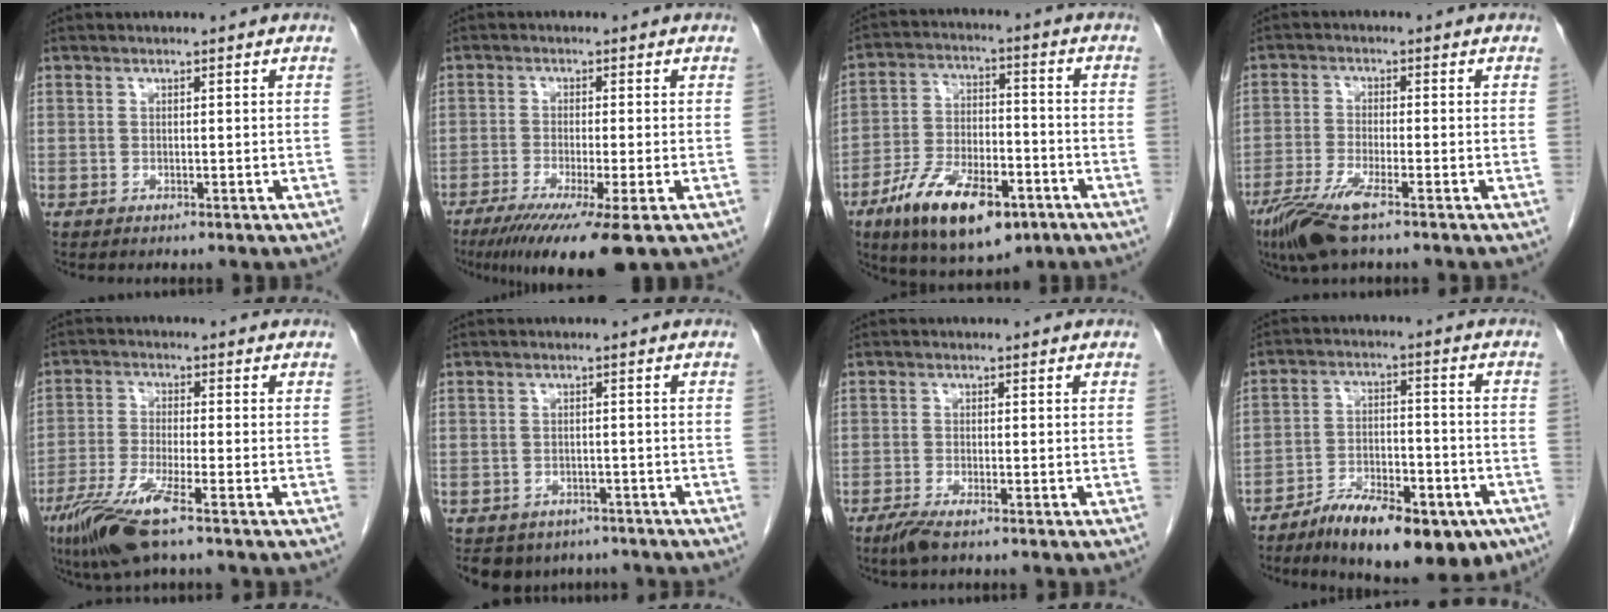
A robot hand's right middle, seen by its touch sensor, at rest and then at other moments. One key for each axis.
{"total": 10.2, "fx": -6.4, "fy": -0.1, "fz": 7.9, "tx": -0.121, "ty": -0.028, "tz": -0.101}
{"total": 15.2, "fx": -8.3, "fy": 6.2, "fz": 11.1, "tx": -0.195, "ty": -0.008, "tz": -0.135}
{"total": 7.1, "fx": -4.7, "fy": 0.8, "fz": 5.3, "tx": -0.111, "ty": -0.017, "tz": -0.089}
{"total": 8.6, "fx": -5.3, "fy": 0.5, "fz": 6.8, "tx": -0.142, "ty": -0.022, "tz": -0.101}
{"total": 7.3, "fx": -5.6, "fy": 4.5, "fz": 1.2, "tx": -0.011, "ty": 0.003, "tz": -0.068}
{"total": 2.7, "fx": -1.9, "fy": 0.4, "fz": 1.9, "tx": -0.043, "ty": -0.006, "tz": -0.039}
{"total": 16.8, "fx": -11.1, "fy": 6.2, "fz": 10.9, "tx": -0.134, "ty": 0.012, "tz": -0.173}